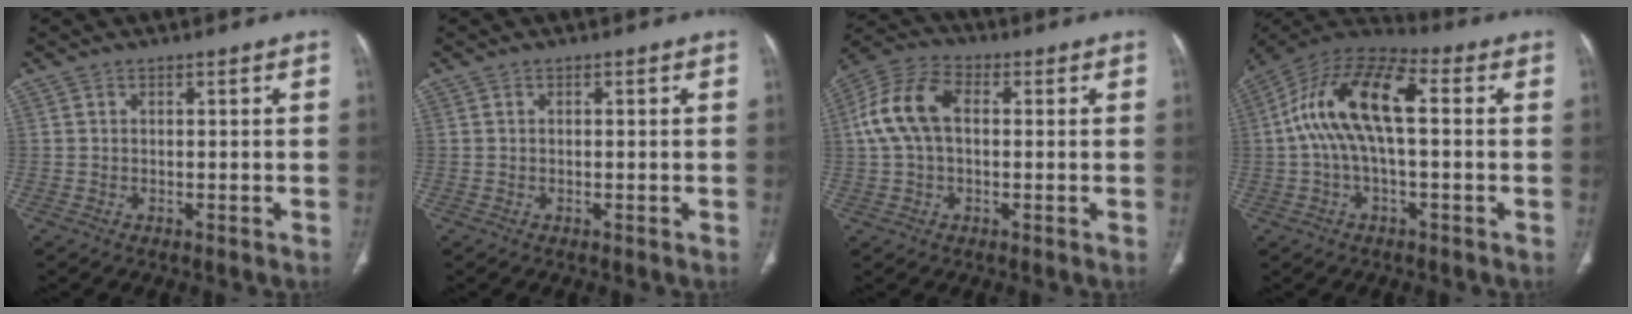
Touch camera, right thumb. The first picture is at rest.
{"total": 0.0}
{"total": 11.2, "force": [1.2, 7.1, 8.6], "torque": [-0.184, 0.033, 0.016]}
{"total": 15.8, "force": [1.3, 6.9, 14.1], "torque": [-0.279, 0.047, 0.015]}